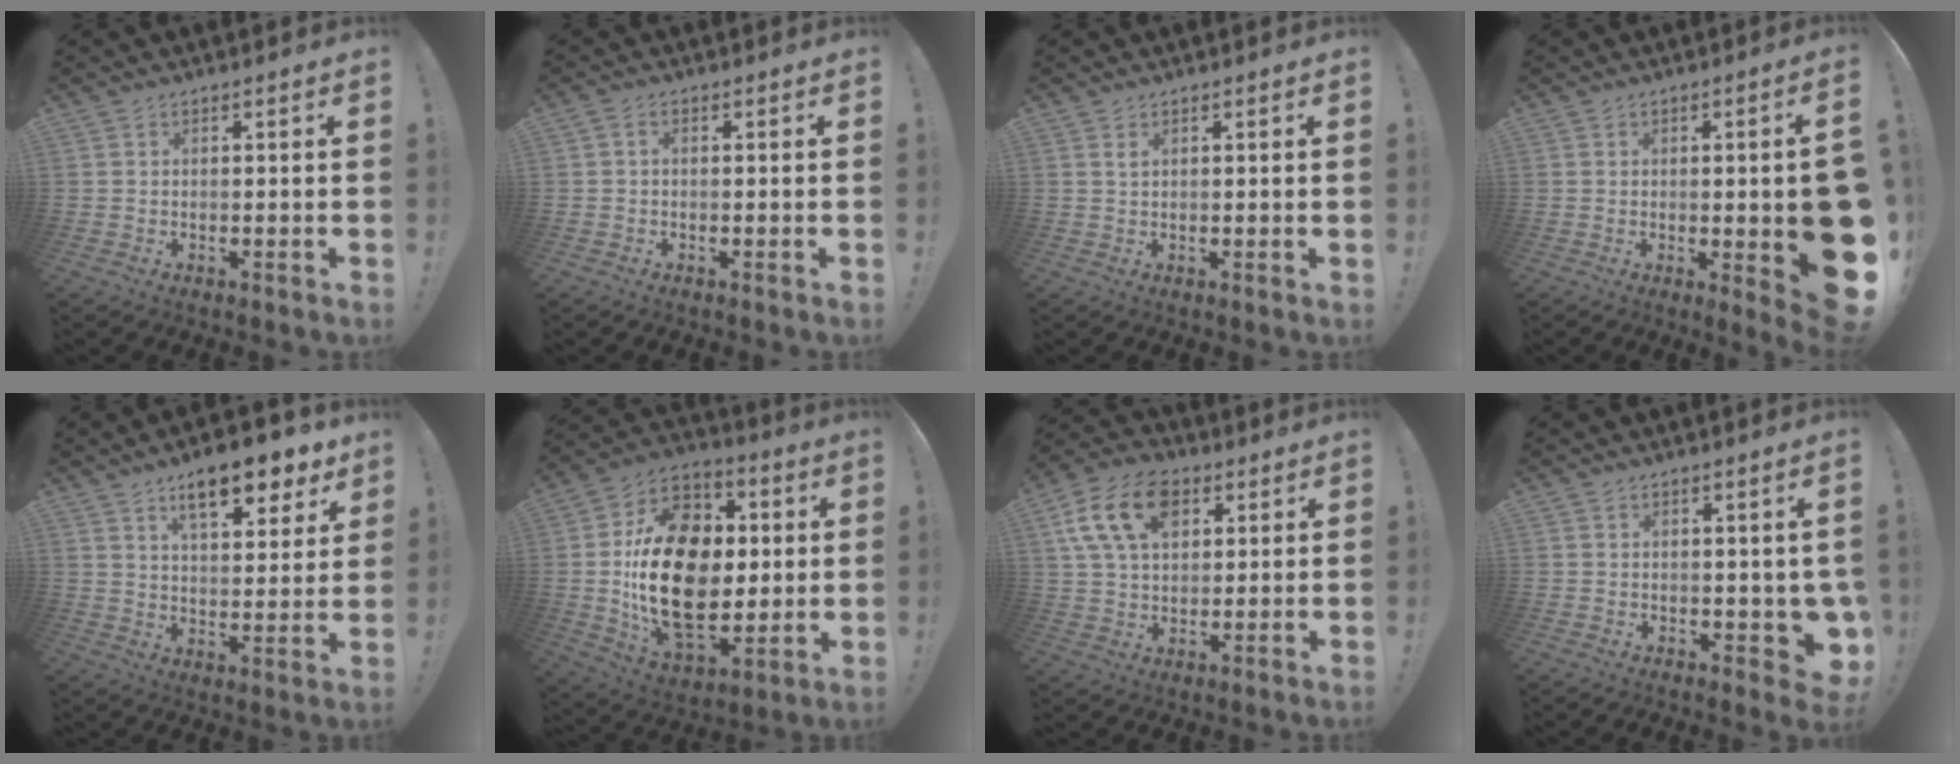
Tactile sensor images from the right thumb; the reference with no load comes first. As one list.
[{"total": 1.0, "force": [-0.4, 0.6, 0.7], "torque": [-0.021, 0.006, -0.006]}, {"total": 1.1, "force": [0.6, 0.2, 0.9], "torque": [-0.013, 0.000, 0.008]}, {"total": 12.5, "force": [-1.9, 2.5, 12.1], "torque": [-0.139, -0.011, -0.016]}, {"total": 13.8, "force": [9.0, 4.7, 9.3], "torque": [-0.131, -0.054, 0.147]}, {"total": 26.0, "force": [0.0, 18.0, 18.8], "torque": [-0.333, 0.005, 0.016]}, {"total": 16.3, "force": [6.8, 10.7, 10.3], "torque": [-0.175, -0.014, 0.130]}, {"total": 5.3, "force": [-0.2, 3.2, 4.2], "torque": [-0.036, -0.002, 0.005]}]